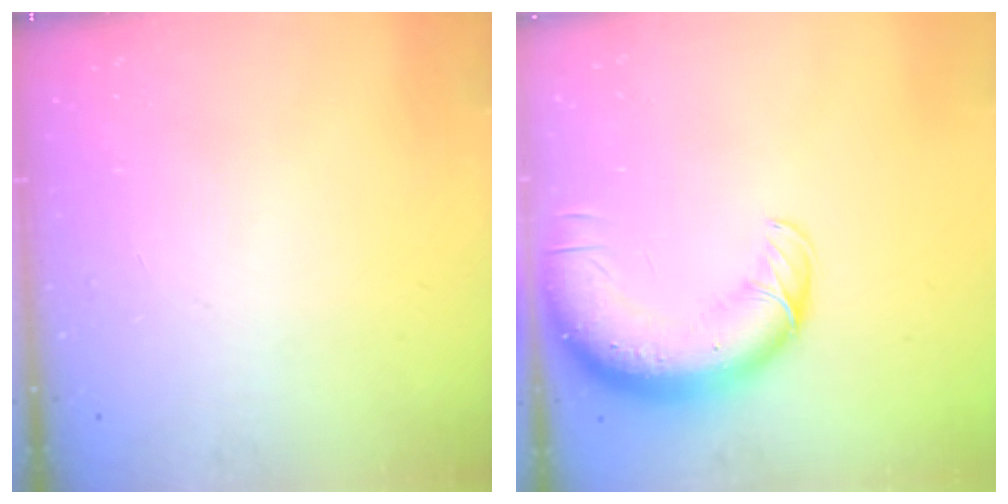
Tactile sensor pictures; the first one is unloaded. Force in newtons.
{"total": 13.5, "press": 13.0, "slide": 3.6}